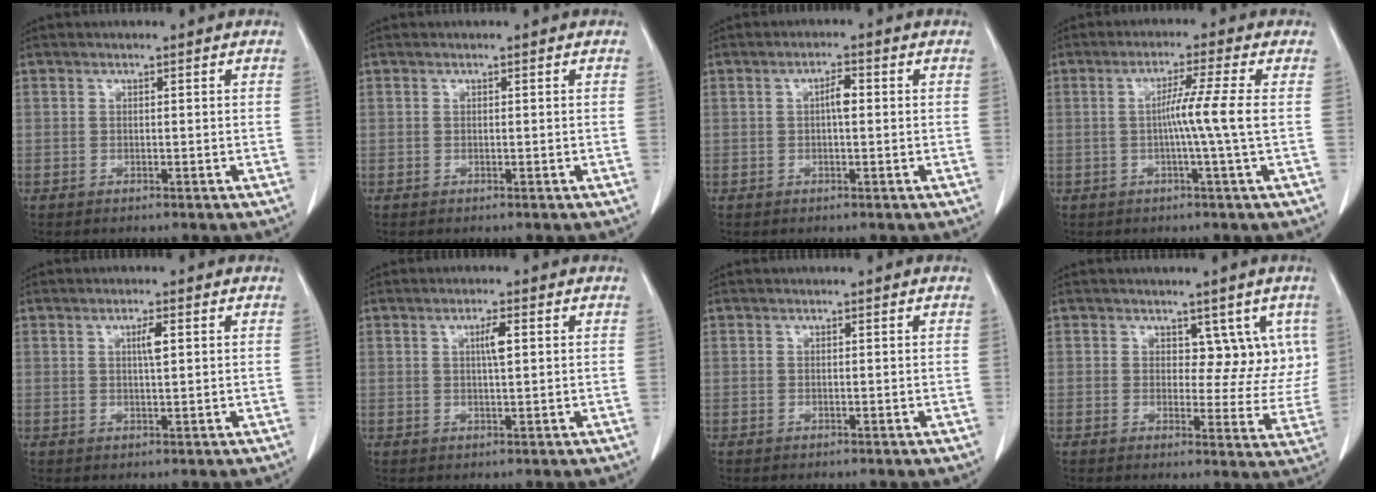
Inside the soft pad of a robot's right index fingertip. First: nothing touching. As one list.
[{"total": 0.0}, {"total": 2.4, "force": [0.2, 0.6, 2.3], "torque": [-0.038, 0.005, 0.002]}, {"total": 5.7, "force": [-0.3, -1.8, 5.4], "torque": [-0.092, 0.002, -0.002]}, {"total": 2.3, "force": [0.7, 0.2, 2.2], "torque": [-0.038, 0.000, 0.011]}, {"total": 2.6, "force": [0.7, 0.2, 2.5], "torque": [-0.045, 0.001, 0.012]}, {"total": 0.0}, {"total": 6.5, "force": [2.9, 4.2, 4.1], "torque": [-0.019, 0.001, 0.036]}]